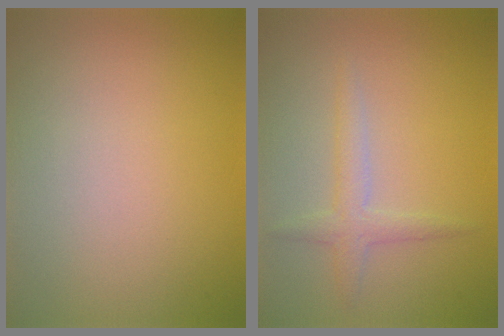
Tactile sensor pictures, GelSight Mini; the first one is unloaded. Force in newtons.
{"total": 2.0, "press": 2.0, "slide": 0.1}